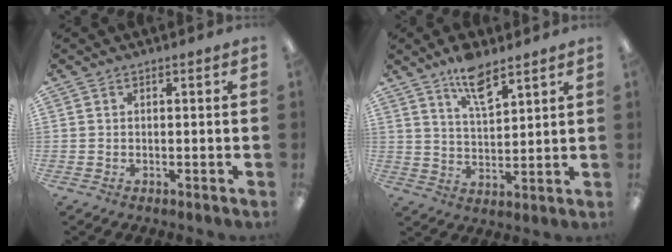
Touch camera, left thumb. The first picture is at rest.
{"total": 8.6, "force": [6.4, 2.9, 4.9], "torque": [-0.079, -0.035, 0.110]}